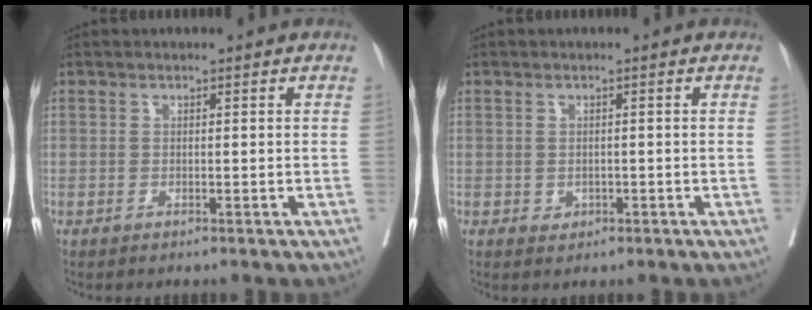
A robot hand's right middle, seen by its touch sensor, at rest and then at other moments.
{"total": 1.3, "force": [-0.3, 1.1, 0.6], "torque": [-0.007, 0.003, 0.000]}